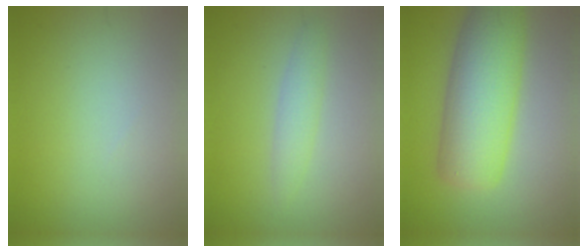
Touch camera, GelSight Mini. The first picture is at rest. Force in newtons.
{"total": 2.0, "press": 2.0, "slide": 0.0}
{"total": 8.4, "press": 8.4, "slide": 0.3}